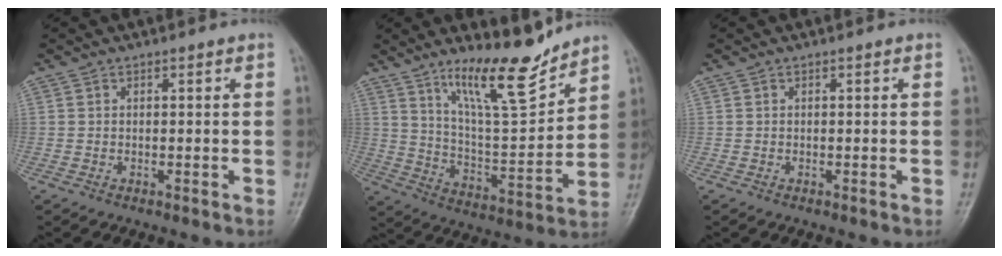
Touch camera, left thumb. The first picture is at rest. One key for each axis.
{"total": 14.9, "fx": 11.3, "fy": 3.2, "fz": 9.2, "tx": -0.126, "ty": -0.083, "tz": 0.201}
{"total": 0.0}